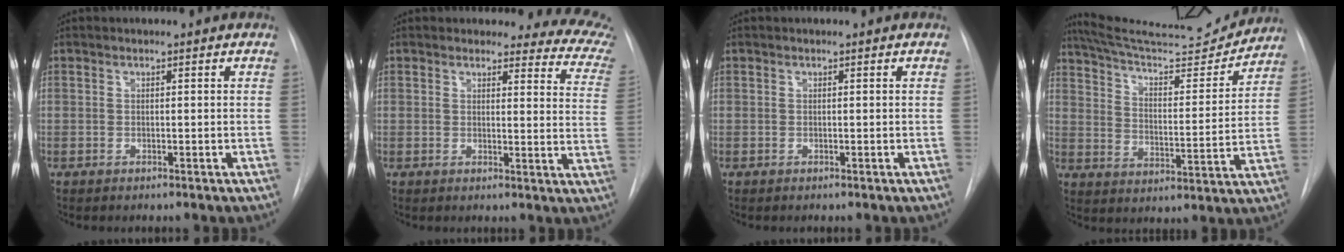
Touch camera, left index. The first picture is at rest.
{"total": 12.4, "force": [11.9, 2.9, 2.0], "torque": [0.023, -0.090, 0.086]}
{"total": 0.0}
{"total": 19.7, "force": [18.7, 1.8, 5.7], "torque": [-0.093, -0.027, 0.273]}